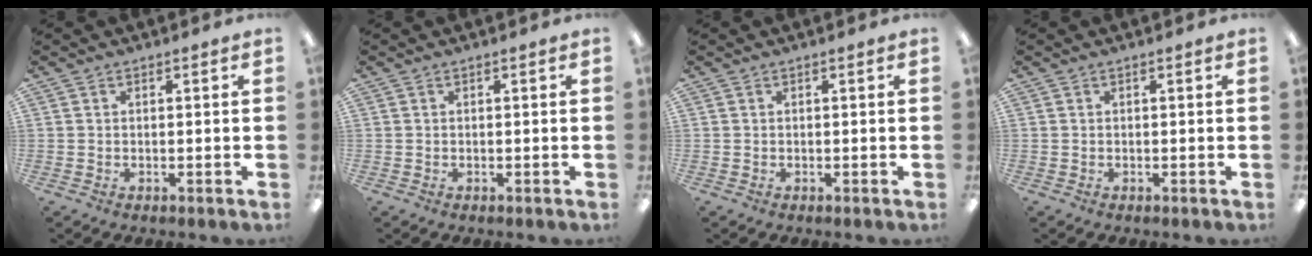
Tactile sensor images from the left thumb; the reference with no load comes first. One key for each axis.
{"total": 0.0}
{"total": 0.0}
{"total": 0.0}